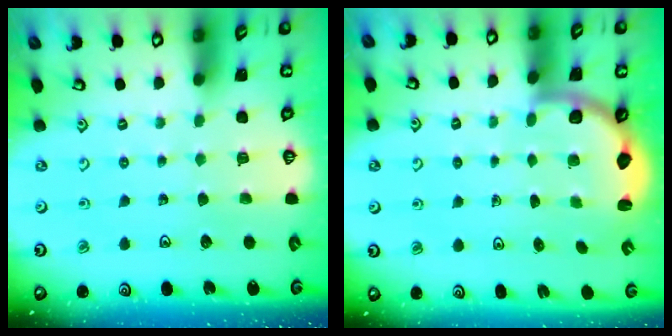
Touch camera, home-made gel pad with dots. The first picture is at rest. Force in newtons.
{"total": 3.4, "press": 2.7, "slide": 2.1}